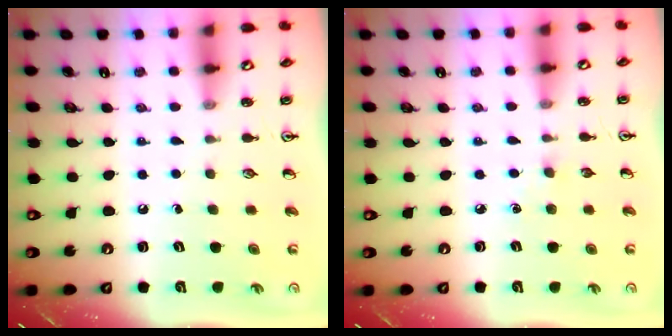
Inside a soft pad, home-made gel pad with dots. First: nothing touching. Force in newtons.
{"total": 2.9, "press": 2.9, "slide": 0.4}